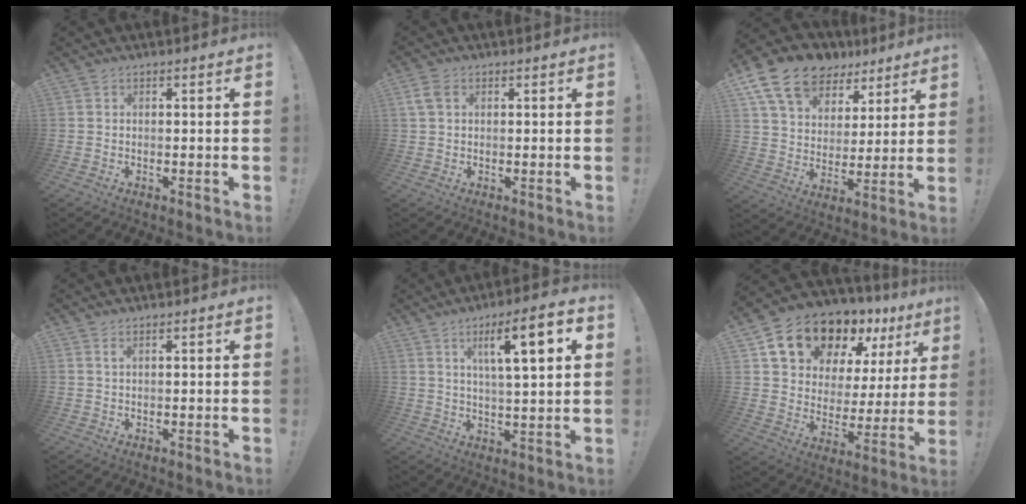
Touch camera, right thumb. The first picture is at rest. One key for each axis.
{"total": 4.0, "fx": 1.2, "fy": 2.5, "fz": 2.9, "tx": -0.057, "ty": 0.008, "tz": 0.026}
{"total": 16.2, "fx": 10.8, "fy": 10.0, "fz": 6.8, "tx": -0.125, "ty": -0.065, "tz": 0.203}
{"total": 1.2, "fx": 0.6, "fy": 0.3, "fz": 1.0, "tx": -0.021, "ty": 0.002, "tz": 0.009}
{"total": 12.7, "fx": 4.8, "fy": 2.5, "fz": 11.5, "tx": -0.178, "ty": -0.011, "tz": 0.066}
{"total": 17.2, "fx": 13.1, "fy": 8.9, "fz": 6.6, "tx": -0.101, "ty": -0.098, "tz": 0.245}